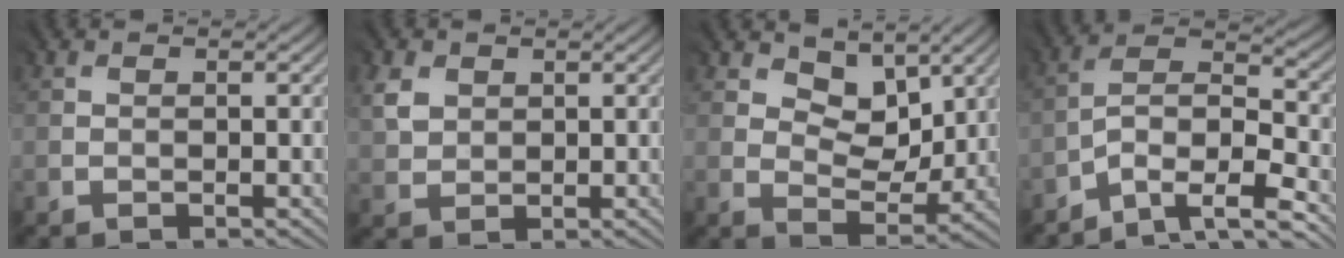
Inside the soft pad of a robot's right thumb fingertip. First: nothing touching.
{"total": 2.5, "force": [1.3, 2.1, 0.5], "torque": [-0.022, 0.002, 0.029]}
{"total": 6.3, "force": [4.1, 3.8, 3.0], "torque": [-0.055, -0.010, 0.067]}
{"total": 8.8, "force": [-5.8, 3.5, 5.6], "torque": [-0.112, -0.011, -0.112]}